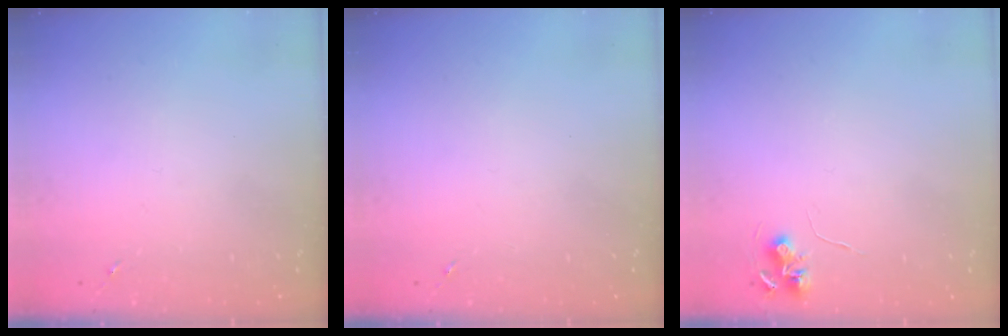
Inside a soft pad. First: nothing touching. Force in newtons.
{"total": 0.0}
{"total": 6.0, "press": 6.0, "slide": 0.4}